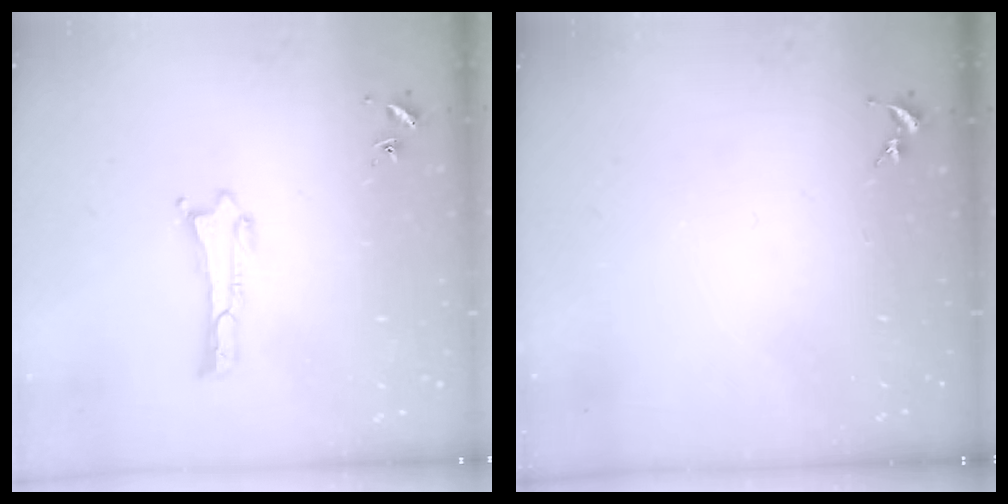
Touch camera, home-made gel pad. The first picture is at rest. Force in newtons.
{"total": 0.0}